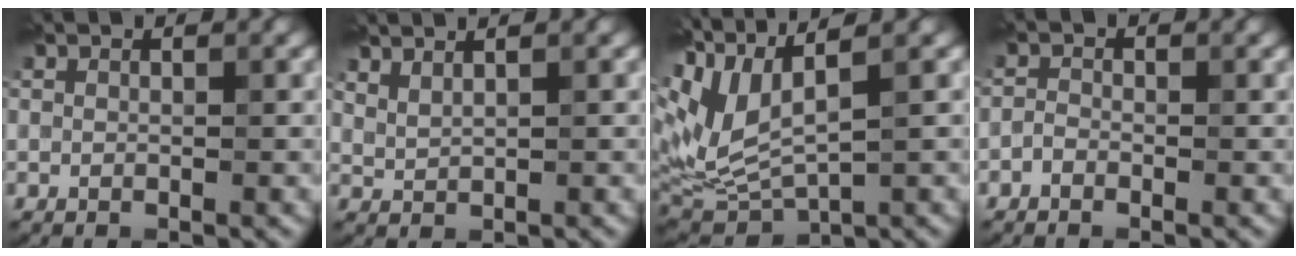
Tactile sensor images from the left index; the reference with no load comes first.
{"total": 2.0, "force": [1.8, 0.3, 0.8], "torque": [-0.021, 0.004, 0.040]}
{"total": 9.3, "force": [4.0, 3.6, 7.6], "torque": [-0.197, 0.008, 0.090]}
{"total": 1.0, "force": [-0.8, 0.5, 0.2], "torque": [-0.005, 0.002, -0.020]}